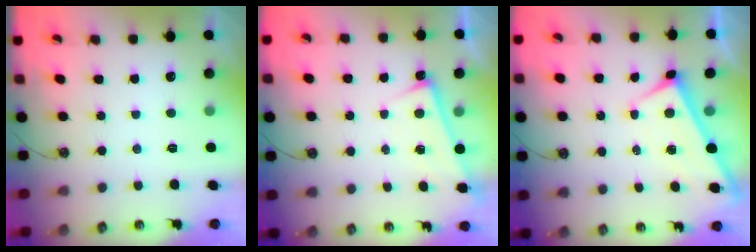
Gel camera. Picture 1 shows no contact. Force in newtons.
{"total": 2.8, "press": 2.7, "slide": 0.4}
{"total": 1.7, "press": 1.7, "slide": 0.1}